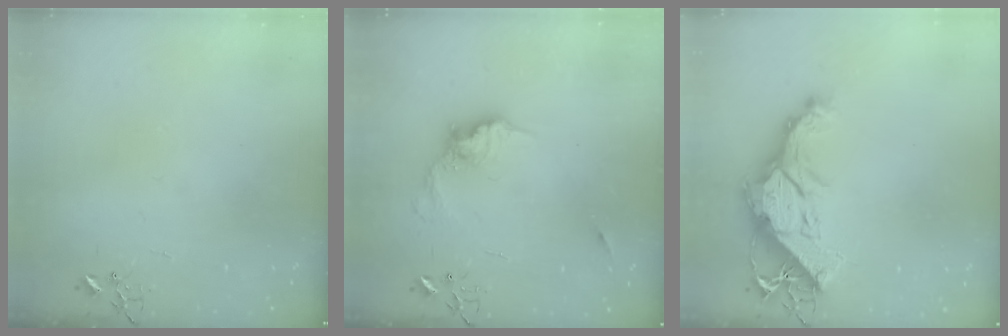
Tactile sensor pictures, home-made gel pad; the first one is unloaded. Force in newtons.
{"total": 11.5, "press": 11.5, "slide": 0.8}
{"total": 15.6, "press": 15.4, "slide": 2.1}